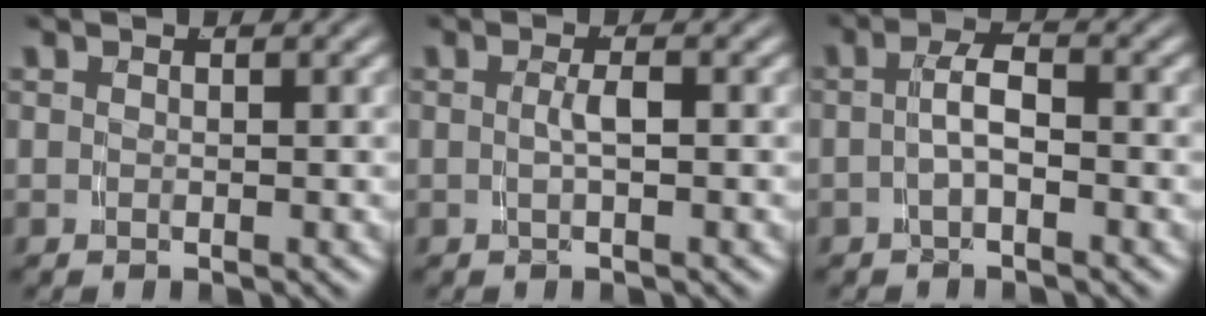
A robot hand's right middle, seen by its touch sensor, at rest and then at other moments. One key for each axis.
{"total": 1.6, "fx": -0.5, "fy": -0.2, "fz": 1.5, "tx": -0.027, "ty": -0.003, "tz": -0.003}
{"total": 2.7, "fx": -1.0, "fy": 0.6, "fz": 2.4, "tx": -0.037, "ty": 0.004, "tz": -0.017}